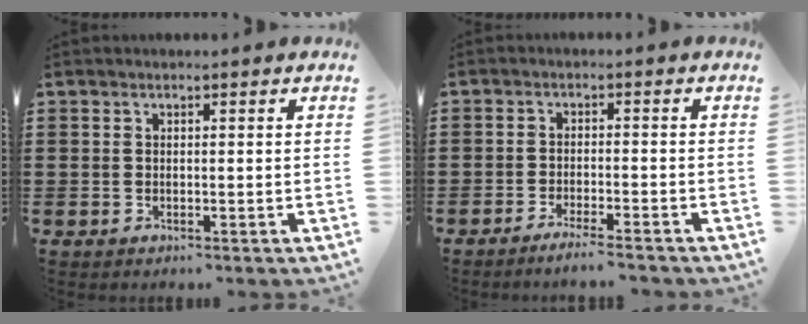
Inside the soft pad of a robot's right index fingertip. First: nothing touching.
{"total": 2.7, "force": [-2.5, -0.2, 0.9], "torque": [-0.016, -0.001, -0.049]}